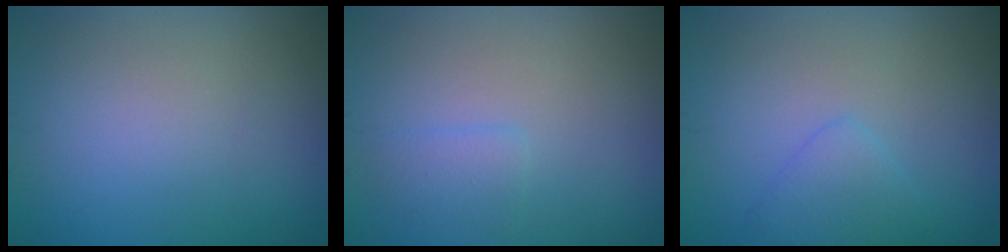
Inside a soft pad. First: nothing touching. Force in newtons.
{"total": 1.3, "press": 1.3, "slide": 0.1}
{"total": 2.0, "press": 2.0, "slide": 0.0}